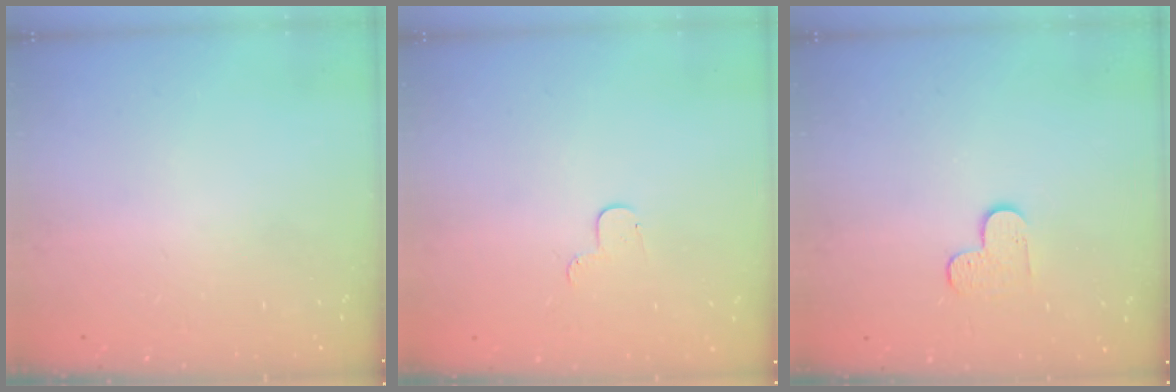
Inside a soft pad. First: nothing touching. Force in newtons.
{"total": 4.0, "press": 4.0, "slide": 0.4}
{"total": 4.7, "press": 4.7, "slide": 0.5}